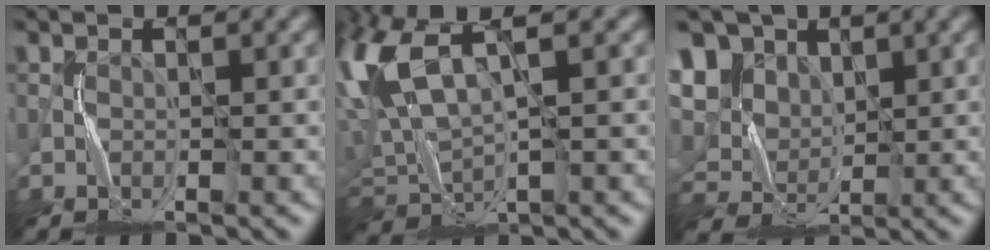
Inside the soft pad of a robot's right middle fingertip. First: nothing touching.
{"total": 9.3, "force": [4.0, 4.3, 7.2], "torque": [-0.195, 0.014, 0.080]}
{"total": 8.6, "force": [5.1, 6.1, 3.3], "torque": [-0.107, 0.013, 0.100]}